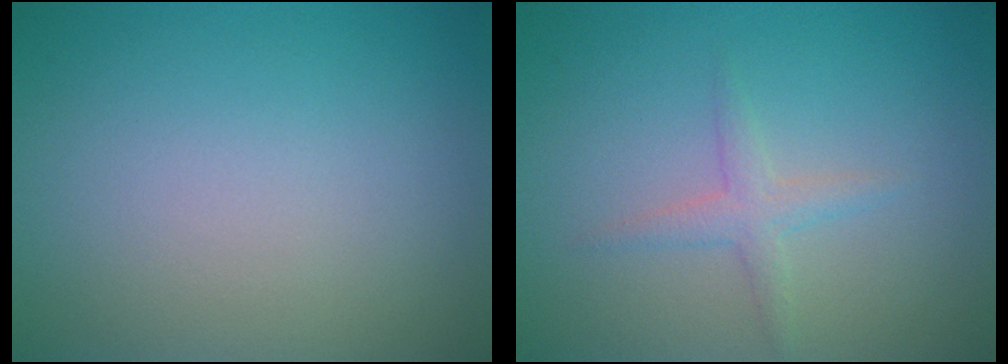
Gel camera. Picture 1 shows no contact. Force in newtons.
{"total": 1.6, "press": 1.6, "slide": 0.1}